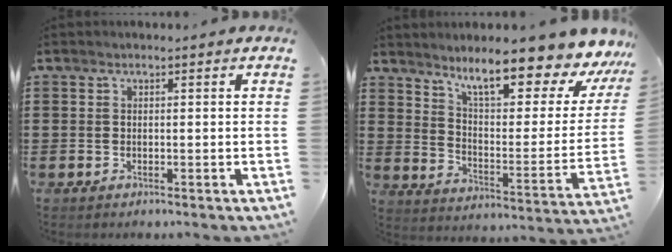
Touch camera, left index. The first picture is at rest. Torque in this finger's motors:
{"motor_torque": [2.14, 0.00, 0.53, 0.21]}